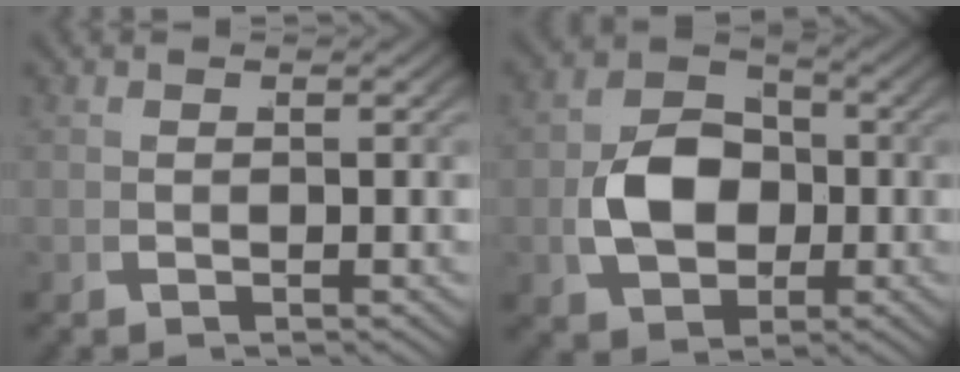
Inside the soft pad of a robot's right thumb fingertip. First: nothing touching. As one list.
[{"total": 8.0, "force": [0.0, 5.9, 5.4], "torque": [-0.109, -0.012, 0.008]}]